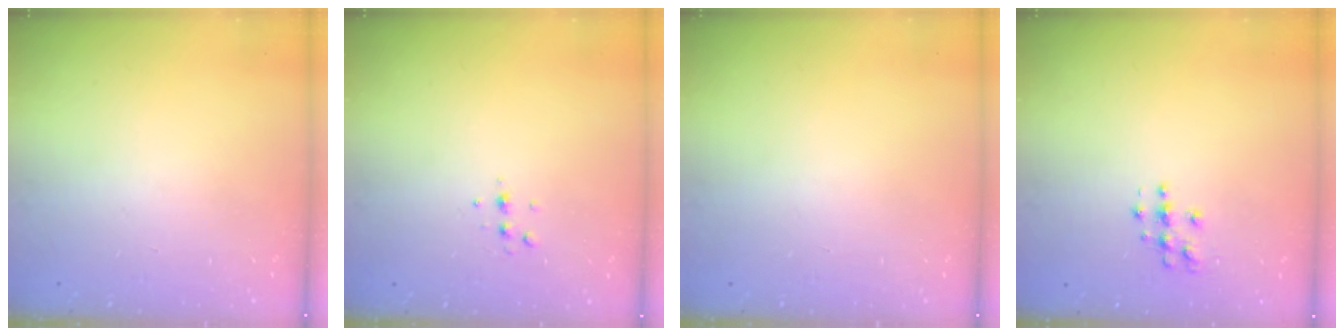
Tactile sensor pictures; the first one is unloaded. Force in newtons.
{"total": 4.0, "press": 3.9, "slide": 0.9}
{"total": 0.0}
{"total": 4.5, "press": 4.4, "slide": 0.4}